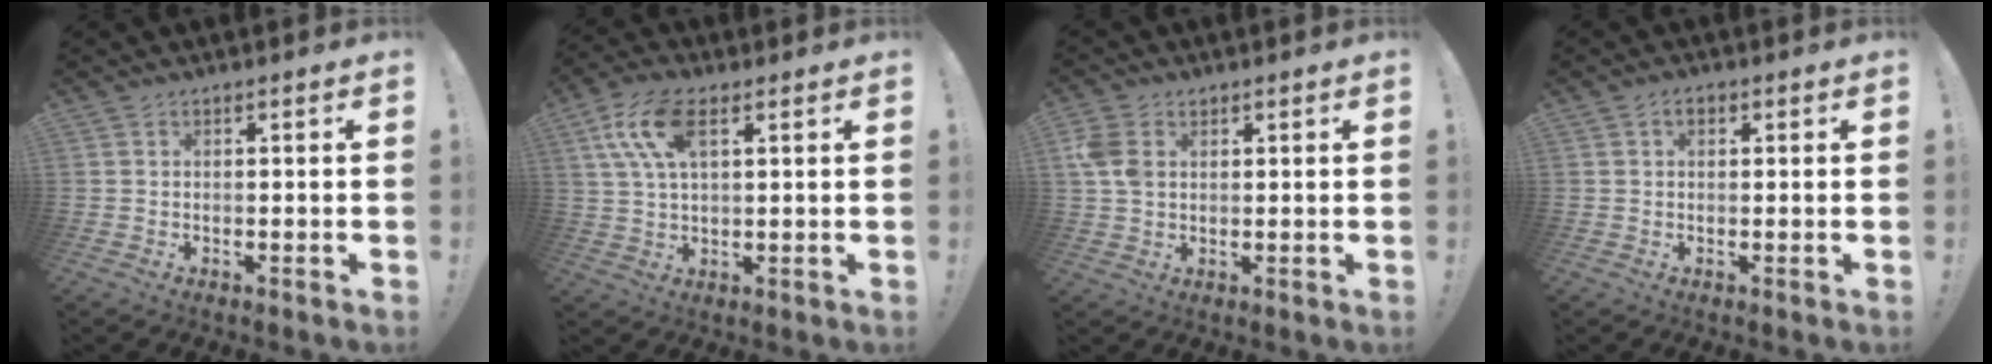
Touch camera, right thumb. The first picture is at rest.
{"total": 11.8, "force": [4.6, 5.8, 9.2], "torque": [-0.180, -0.001, 0.087]}
{"total": 6.6, "force": [1.9, 4.9, 4.0], "torque": [-0.080, 0.000, 0.037]}
{"total": 2.0, "force": [0.5, 1.2, 1.4], "torque": [-0.019, 0.003, 0.007]}